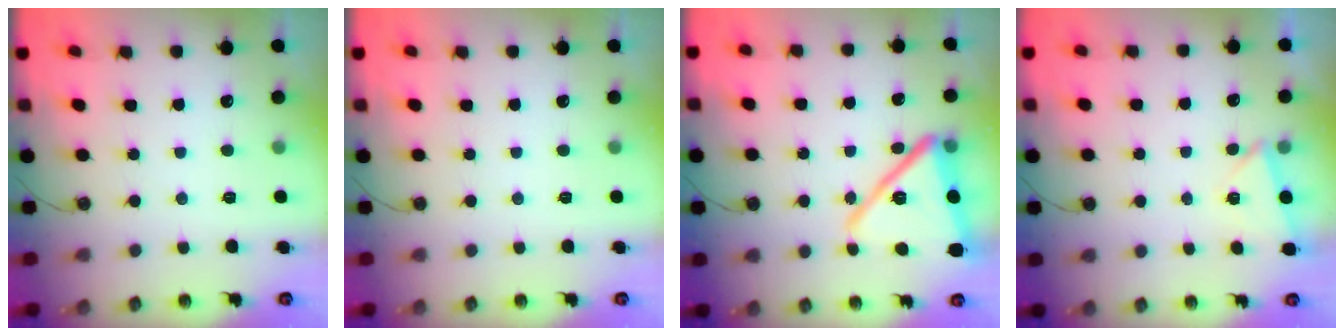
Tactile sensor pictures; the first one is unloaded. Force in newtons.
{"total": 0.0}
{"total": 19.1, "press": 17.5, "slide": 7.8}
{"total": 2.7, "press": 2.5, "slide": 1.1}